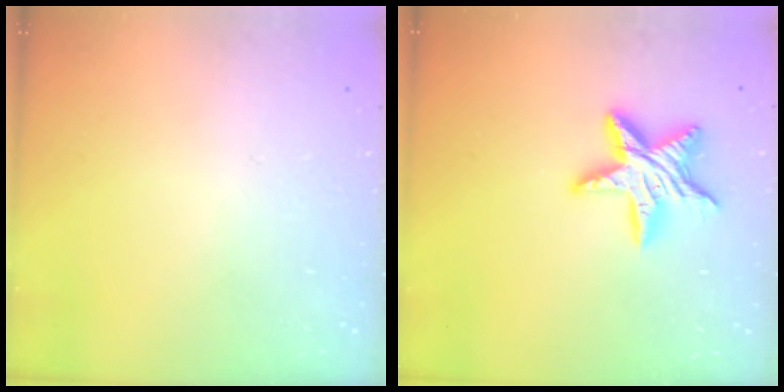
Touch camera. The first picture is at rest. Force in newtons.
{"total": 13.2, "press": 13.2, "slide": 0.6}